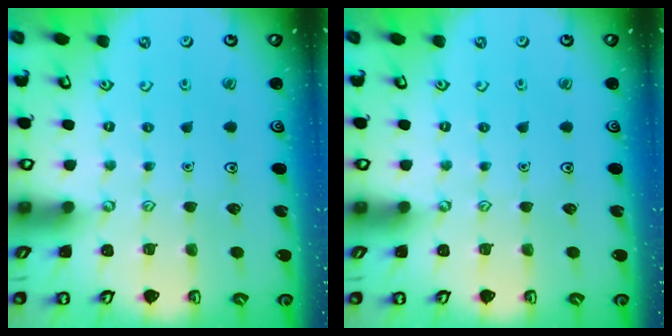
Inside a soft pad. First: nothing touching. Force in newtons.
{"total": 0.0}